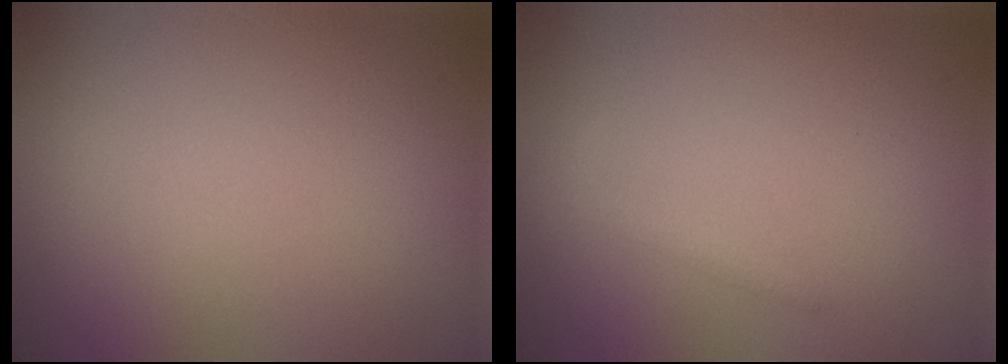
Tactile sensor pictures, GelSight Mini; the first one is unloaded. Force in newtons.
{"total": 1.1, "press": 1.1, "slide": 0.0}